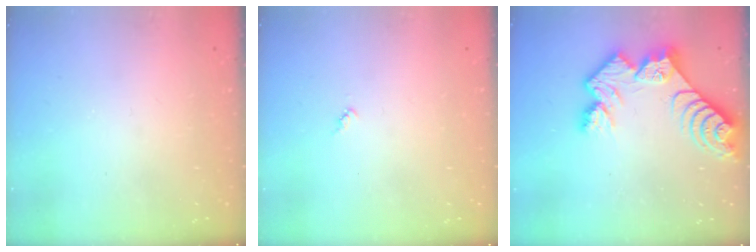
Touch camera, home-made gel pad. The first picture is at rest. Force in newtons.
{"total": 3.3, "press": 3.3, "slide": 0.2}
{"total": 11.7, "press": 11.6, "slide": 1.3}